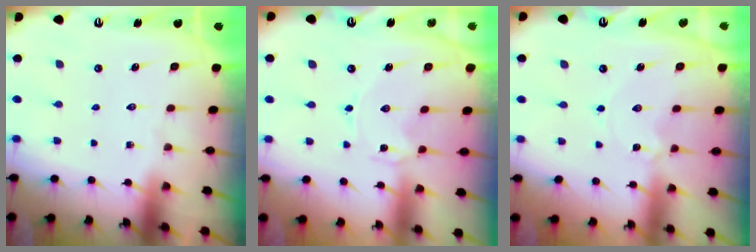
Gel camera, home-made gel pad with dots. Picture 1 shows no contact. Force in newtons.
{"total": 0.0}
{"total": 0.0}